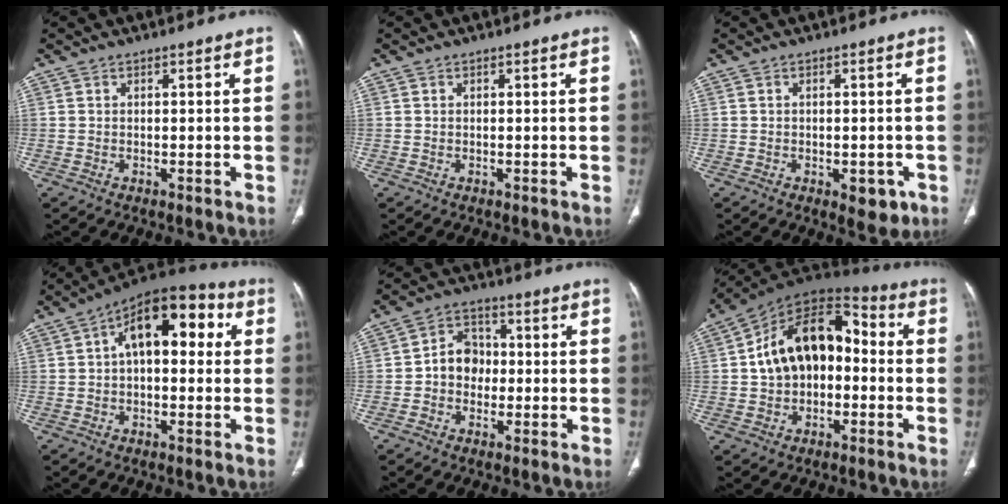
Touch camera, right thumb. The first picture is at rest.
{"total": 0.0}
{"total": 4.4, "force": [-1.8, 2.3, 3.3], "torque": [-0.020, 0.001, -0.016]}
{"total": 14.5, "force": [3.0, 7.8, 11.9], "torque": [-0.149, 0.037, 0.036]}
{"total": 6.9, "force": [-0.6, 5.8, 3.7], "torque": [-0.032, 0.022, -0.023]}
{"total": 17.1, "force": [0.0, 11.3, 12.8], "torque": [-0.172, 0.049, -0.011]}